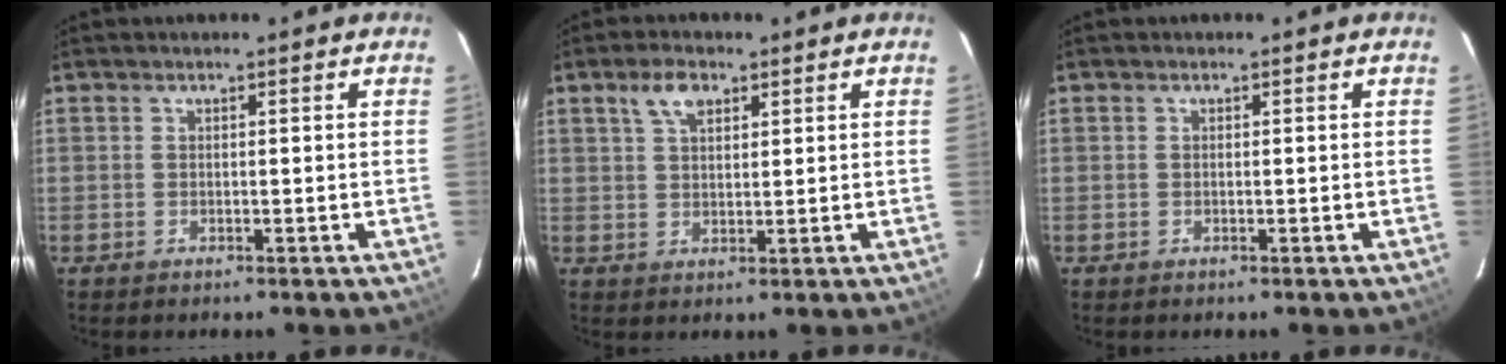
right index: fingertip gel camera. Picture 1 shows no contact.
{"total": 4.5, "force": [2.5, 2.4, 2.9], "torque": [-0.054, 0.012, 0.047]}
{"total": 0.0}